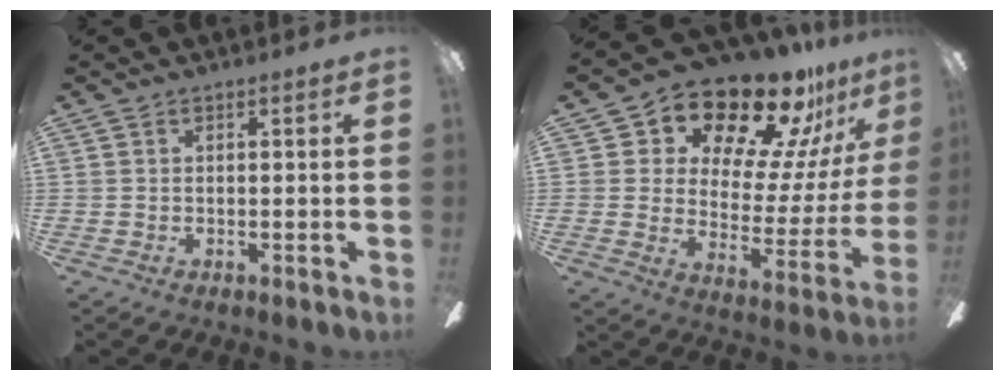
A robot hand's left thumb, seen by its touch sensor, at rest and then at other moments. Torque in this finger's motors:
{"motor_torque": [1.27, 1.20, 1.21, -1.56, 0.15]}